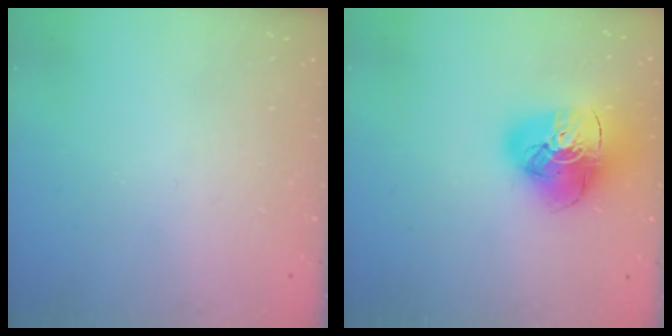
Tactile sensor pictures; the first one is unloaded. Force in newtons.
{"total": 14.9, "press": 14.8, "slide": 1.6}